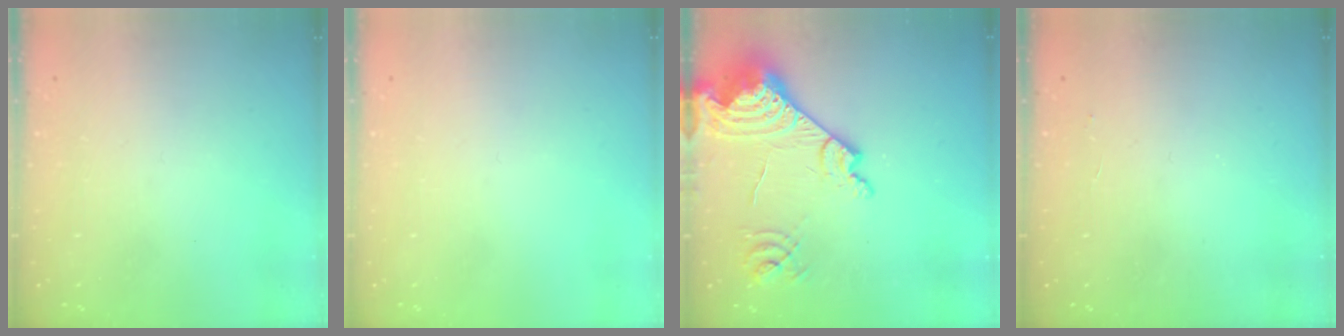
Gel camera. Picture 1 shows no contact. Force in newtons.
{"total": 0.0}
{"total": 19.4, "press": 19.2, "slide": 2.3}
{"total": 2.1, "press": 2.0, "slide": 0.4}